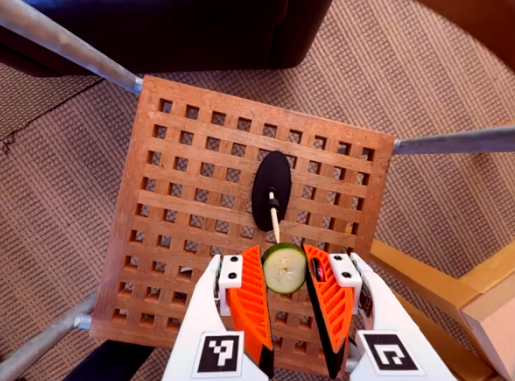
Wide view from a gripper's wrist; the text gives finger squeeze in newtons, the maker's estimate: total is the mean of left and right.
{"total": 8.3, "left": 8.4, "right": 8.2}